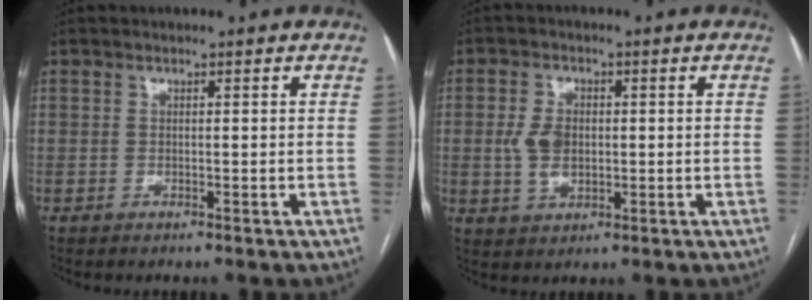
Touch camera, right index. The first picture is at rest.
{"total": 5.1, "force": [0.0, 3.3, 3.9], "torque": [-0.086, 0.009, 0.006]}